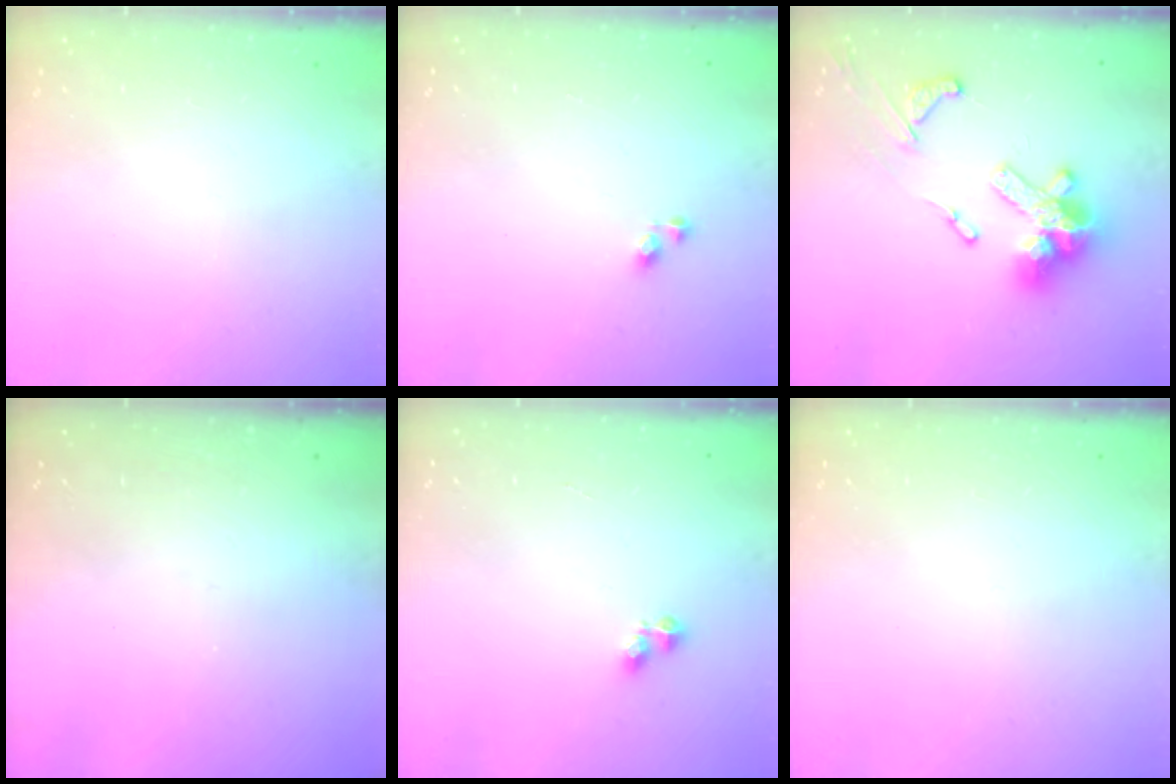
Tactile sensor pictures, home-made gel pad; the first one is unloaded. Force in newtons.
{"total": 3.7, "press": 3.7, "slide": 0.5}
{"total": 17.9, "press": 17.7, "slide": 2.1}
{"total": 0.0}
{"total": 2.6, "press": 2.5, "slide": 0.5}
{"total": 0.0}